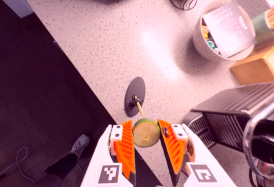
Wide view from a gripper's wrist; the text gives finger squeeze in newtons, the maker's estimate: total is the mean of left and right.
{"total": 10.9, "left": 11.3, "right": 10.5}